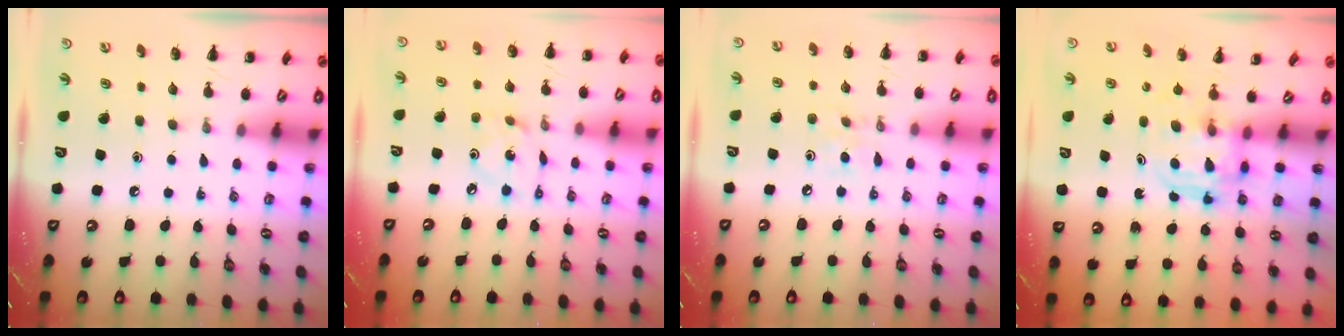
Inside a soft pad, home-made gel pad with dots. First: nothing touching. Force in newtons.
{"total": 2.1, "press": 2.0, "slide": 0.6}
{"total": 5.4, "press": 5.1, "slide": 1.8}
{"total": 3.7, "press": 3.7, "slide": 0.2}